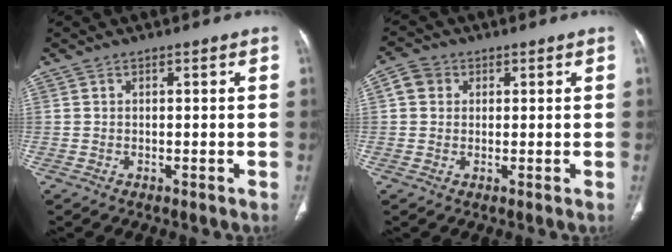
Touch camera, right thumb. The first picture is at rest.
{"total": 3.6, "force": [0.9, 3.2, 1.4], "torque": [-0.014, 0.006, 0.014]}